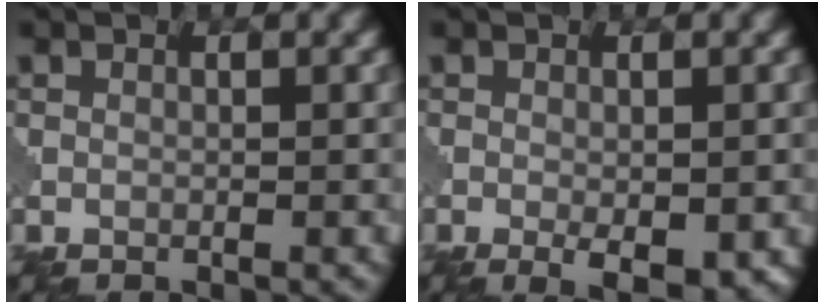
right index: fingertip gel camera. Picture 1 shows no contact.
{"total": 3.2, "force": [-1.1, 1.2, 2.8], "torque": [-0.041, -0.008, -0.009]}